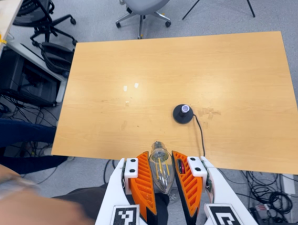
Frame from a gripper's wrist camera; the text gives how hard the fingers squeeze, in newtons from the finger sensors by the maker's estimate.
{"total": 12.7, "left": 14.0, "right": 11.4}